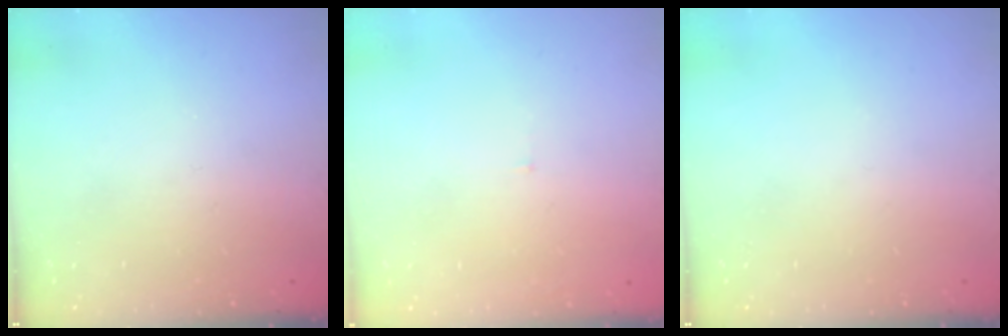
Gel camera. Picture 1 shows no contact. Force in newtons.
{"total": 3.0, "press": 3.0, "slide": 0.2}
{"total": 0.0}